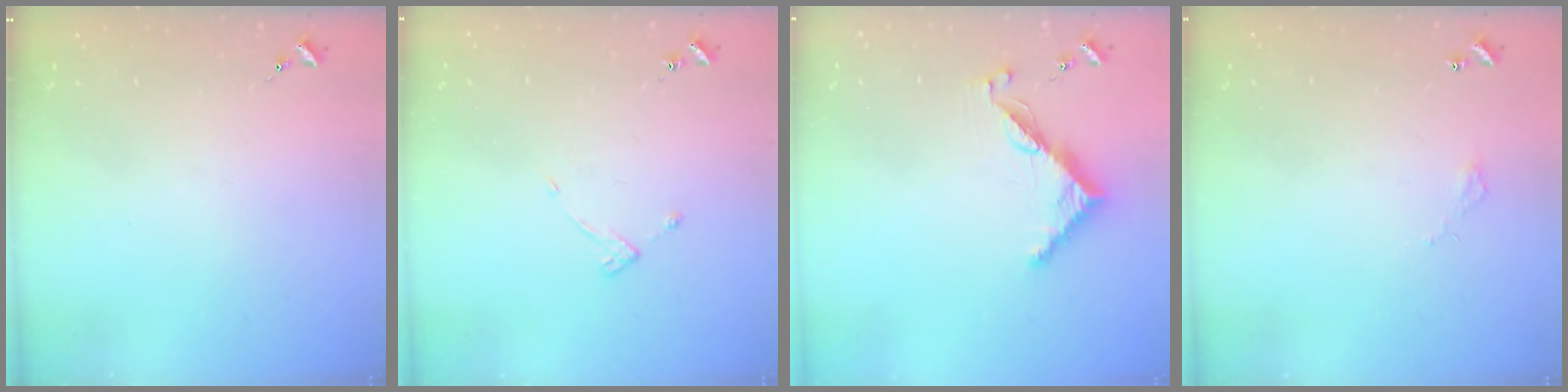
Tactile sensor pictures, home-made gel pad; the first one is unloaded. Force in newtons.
{"total": 3.6, "press": 3.6, "slide": 0.5}
{"total": 7.6, "press": 7.5, "slide": 0.6}
{"total": 2.8, "press": 2.8, "slide": 0.2}